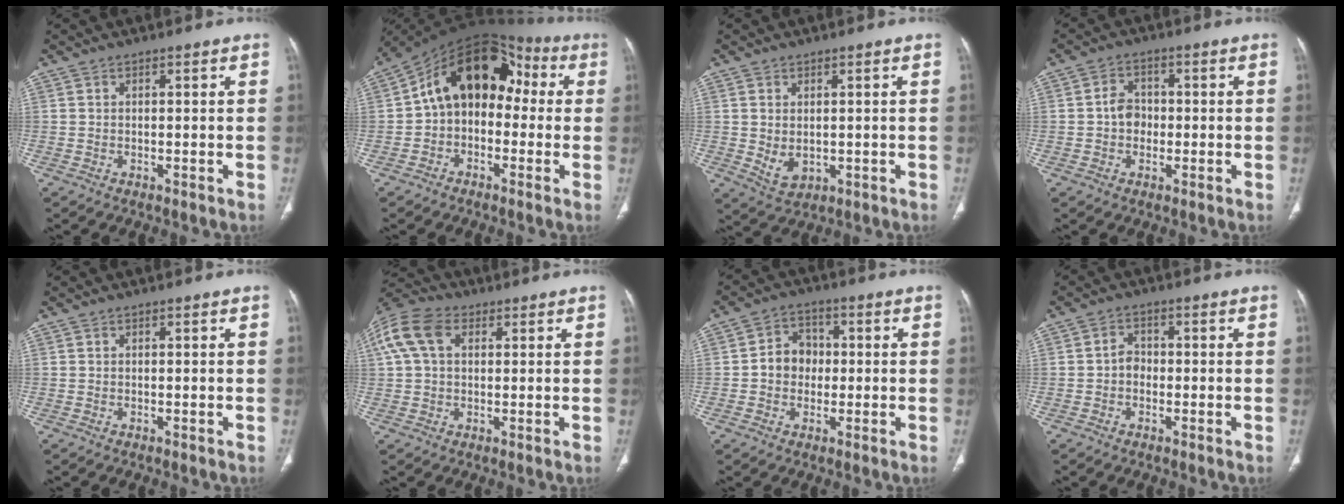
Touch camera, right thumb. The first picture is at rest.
{"total": 15.6, "force": [0.7, 11.1, 11.0], "torque": [-0.135, 0.057, -0.008]}
{"total": 4.5, "force": [0.0, 3.1, 3.3], "torque": [-0.055, -0.010, 0.015]}
{"total": 4.3, "force": [-0.5, 3.5, 2.4], "torque": [-0.022, 0.011, -0.016]}
{"total": 0.0}
{"total": 12.0, "force": [3.8, 8.1, 8.1], "torque": [-0.181, 0.029, 0.068]}
{"total": 6.4, "force": [-0.2, 5.5, 3.3], "torque": [-0.027, 0.017, -0.013]}
{"total": 2.7, "force": [-0.7, 2.2, 1.4], "torque": [-0.011, 0.011, -0.019]}